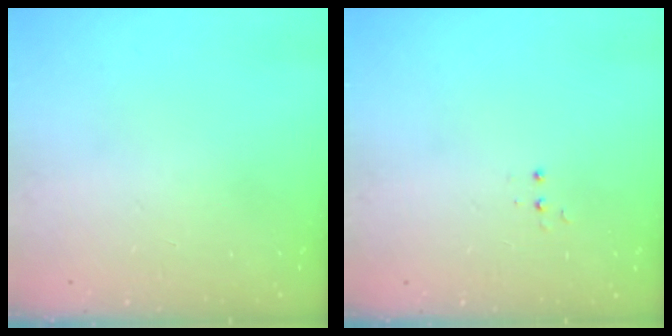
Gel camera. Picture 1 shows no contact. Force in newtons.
{"total": 3.1, "press": 3.0, "slide": 0.8}